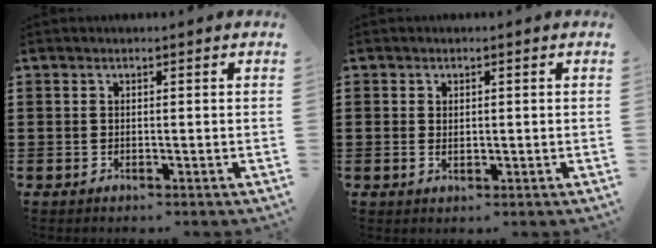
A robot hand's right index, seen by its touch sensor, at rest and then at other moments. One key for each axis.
{"total": 0.9, "fx": 0.2, "fy": 0.6, "fz": 0.6, "tx": -0.013, "ty": 0.005, "tz": 0.003}